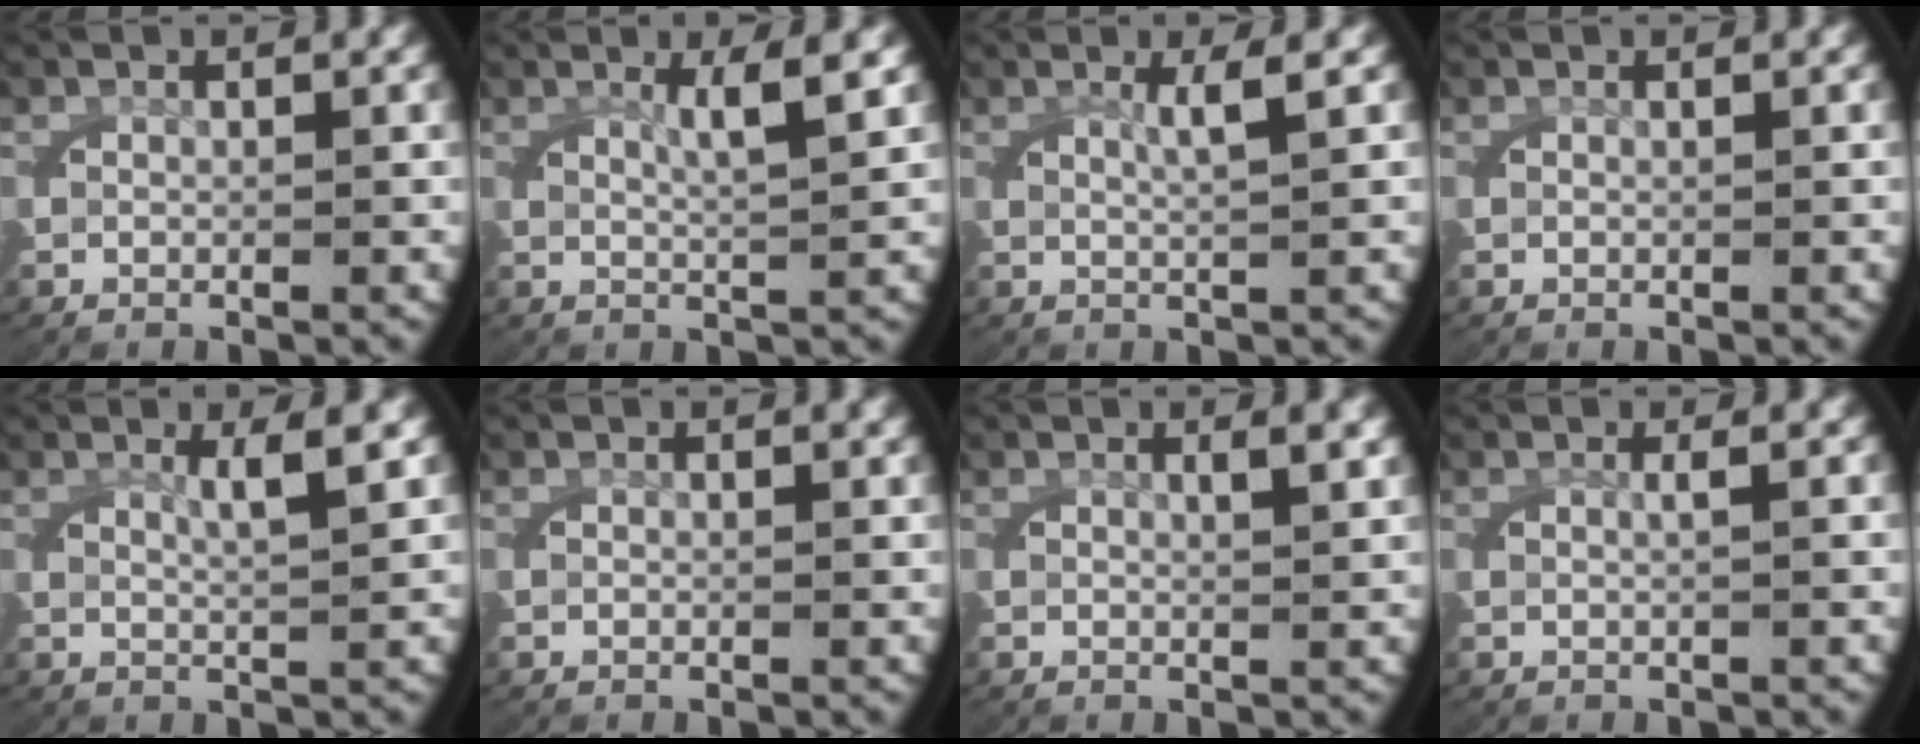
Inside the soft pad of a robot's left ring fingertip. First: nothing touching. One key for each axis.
{"total": 3.0, "fx": 1.4, "fy": -0.3, "fz": 2.6, "tx": -0.047, "ty": -0.003, "tz": 0.030}
{"total": 2.2, "fx": 1.0, "fy": -0.5, "fz": 1.9, "tx": -0.040, "ty": -0.003, "tz": 0.022}
{"total": 0.0}
{"total": 2.6, "fx": 1.3, "fy": -0.4, "fz": 2.3, "tx": -0.043, "ty": -0.004, "tz": 0.029}
{"total": 0.0}
{"total": 1.4, "fx": 0.7, "fy": -0.1, "fz": 1.2, "tx": -0.026, "ty": -0.004, "tz": 0.016}
{"total": 0.9, "fx": 0.1, "fy": -0.3, "fz": 0.9, "tx": -0.020, "ty": 0.000, "tz": 0.004}